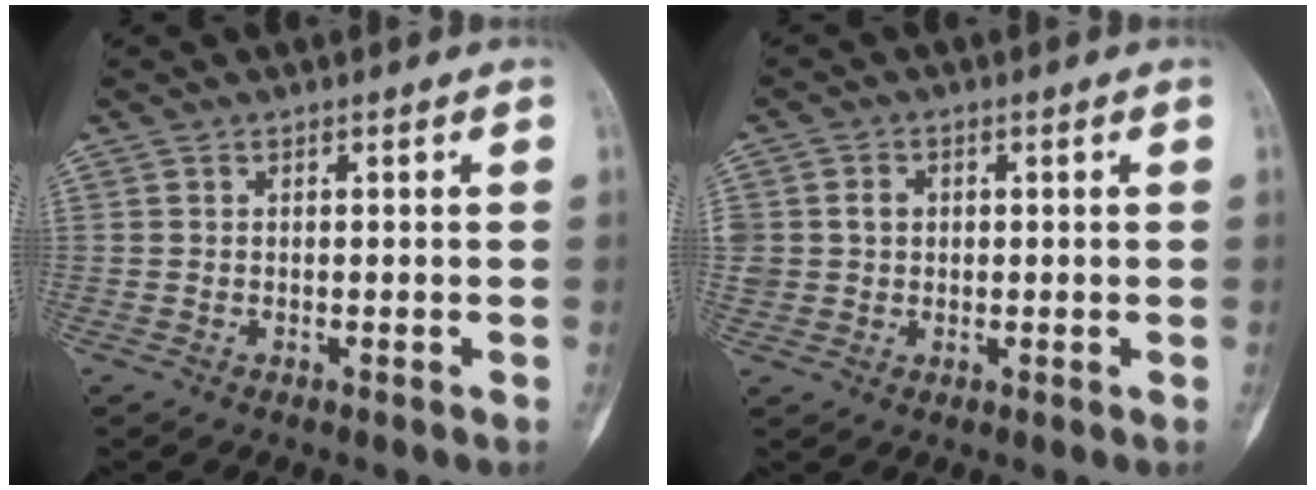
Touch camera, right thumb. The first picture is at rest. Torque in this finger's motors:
{"motor_torque": [0.30, 1.31, 0.28, -0.13, 0.03]}